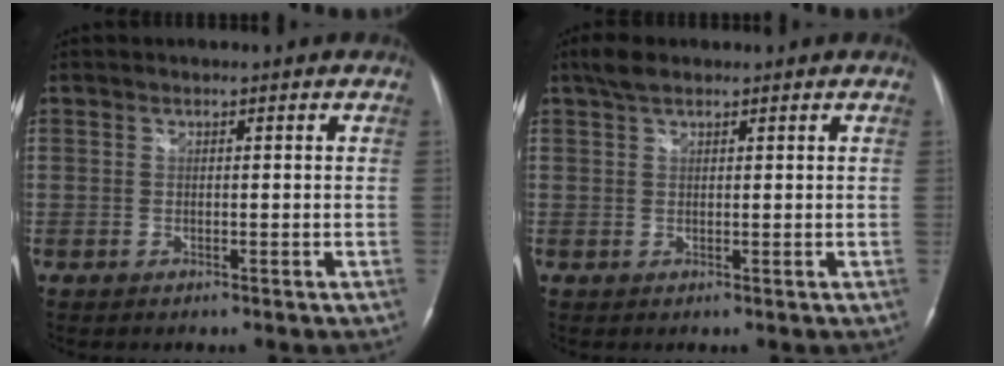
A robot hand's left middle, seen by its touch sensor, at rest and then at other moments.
{"total": 2.8, "force": [2.1, 1.0, 1.5], "torque": [-0.034, 0.013, 0.040]}